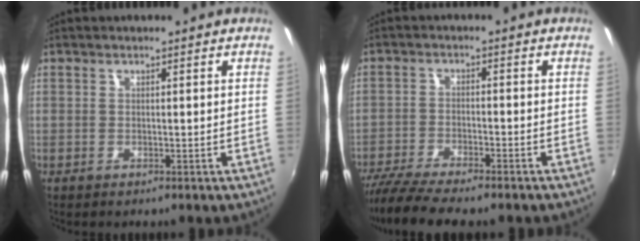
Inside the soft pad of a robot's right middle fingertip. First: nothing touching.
{"total": 8.9, "force": [-7.8, 1.0, 4.3], "torque": [-0.110, -0.029, -0.140]}